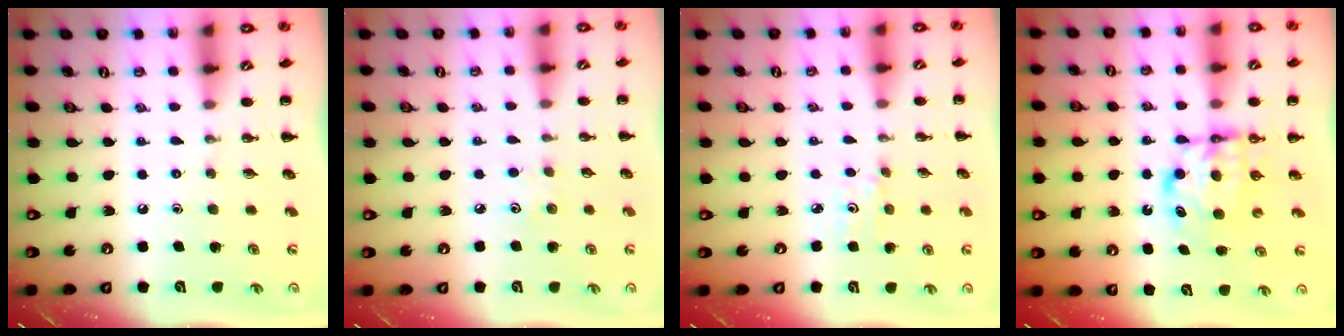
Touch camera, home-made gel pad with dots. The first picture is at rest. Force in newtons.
{"total": 2.9, "press": 2.9, "slide": 0.6}
{"total": 3.4, "press": 3.3, "slide": 1.1}
{"total": 6.4, "press": 6.4, "slide": 0.4}